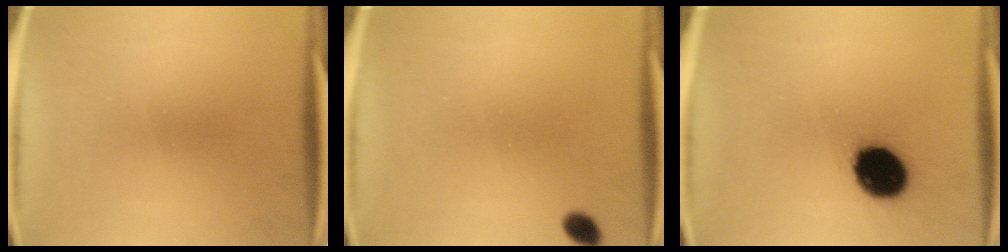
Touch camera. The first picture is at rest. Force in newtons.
{"total": 2.1}
{"total": 14.4}